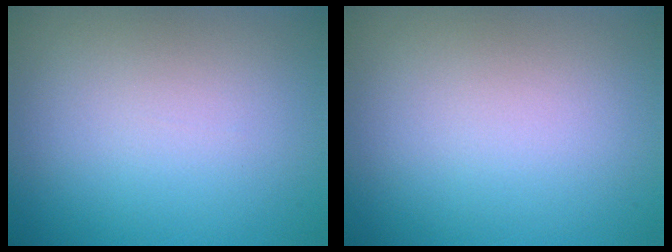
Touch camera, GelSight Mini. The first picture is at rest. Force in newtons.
{"total": 0.0}